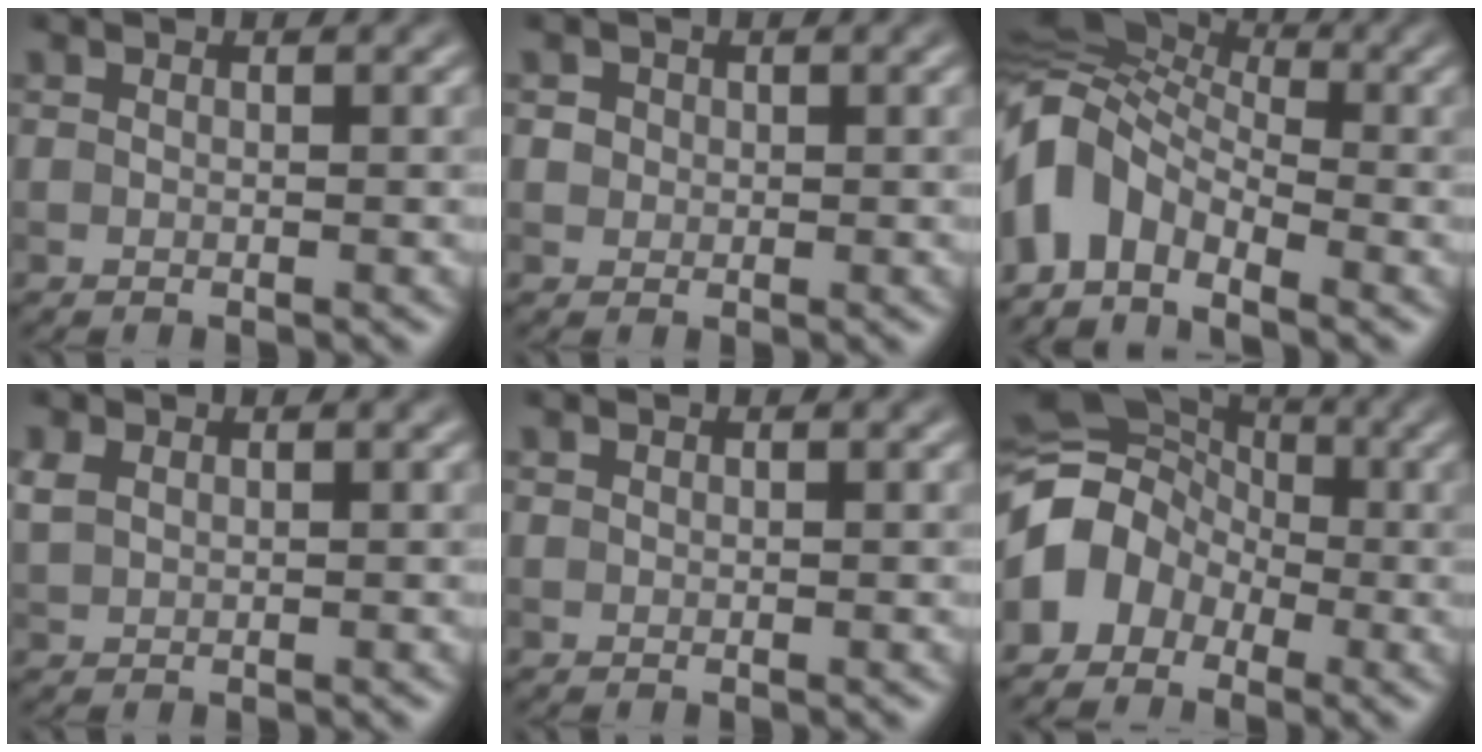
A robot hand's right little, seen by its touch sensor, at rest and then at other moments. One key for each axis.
{"total": 1.3, "fx": 0.4, "fy": 1.1, "fz": 0.4, "tx": -0.006, "ty": -0.002, "tz": 0.016}
{"total": 7.4, "fx": -2.4, "fy": 4.8, "fz": 5.0, "tx": -0.096, "ty": 0.007, "tz": -0.067}
{"total": 1.5, "fx": 0.7, "fy": 1.0, "fz": 0.8, "tx": -0.023, "ty": 0.001, "tz": 0.018}
{"total": 0.0}
{"total": 6.7, "fx": -1.8, "fy": 5.4, "fz": 3.6, "tx": -0.061, "ty": 0.008, "tz": -0.051}